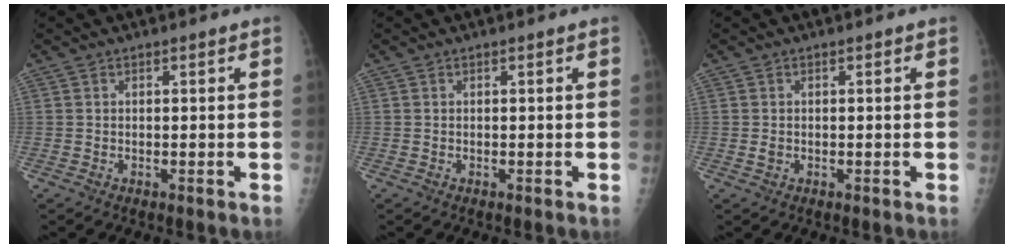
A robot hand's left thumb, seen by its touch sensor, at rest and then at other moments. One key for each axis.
{"total": 0.0}
{"total": 0.9, "fx": -0.2, "fy": 0.7, "fz": 0.5, "tx": -0.003, "ty": 0.000, "tz": -0.001}